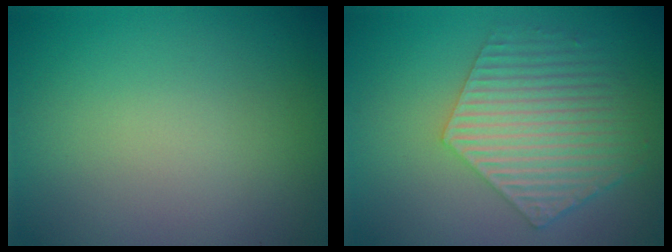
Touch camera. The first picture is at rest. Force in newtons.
{"total": 5.9, "press": 4.4, "slide": 3.9}